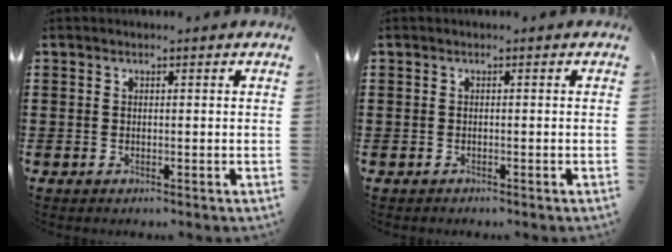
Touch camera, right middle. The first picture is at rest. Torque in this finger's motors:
{"motor_torque": [-0.37, 0.24, -0.49, -0.18]}